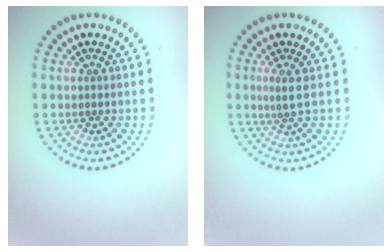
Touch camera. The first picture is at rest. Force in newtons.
{"total": 1.6, "press": 1.1, "slide": 1.1}